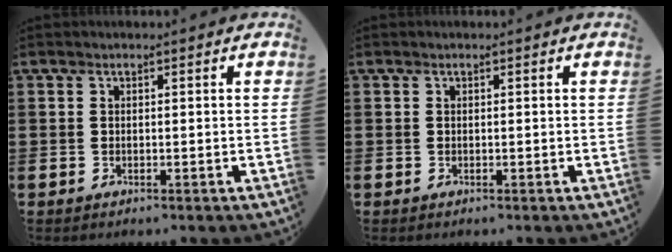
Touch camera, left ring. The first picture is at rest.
{"total": 0.0}